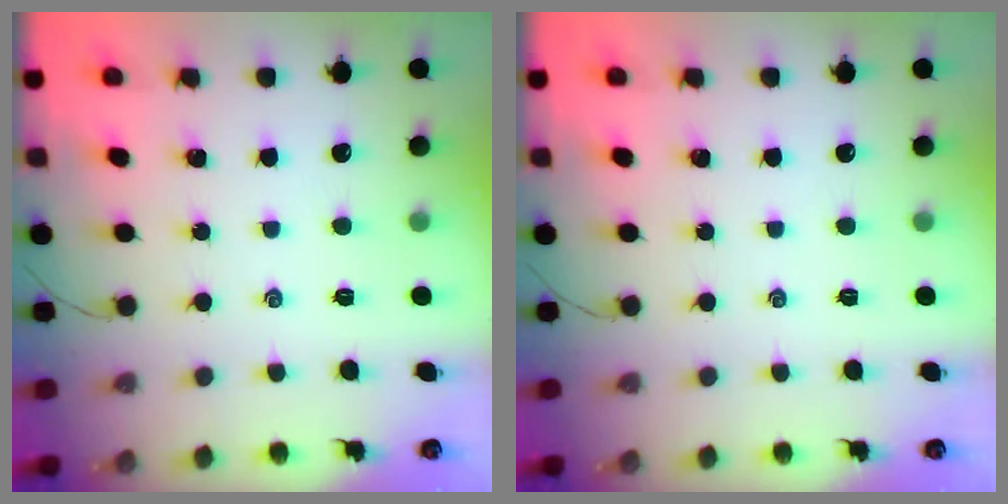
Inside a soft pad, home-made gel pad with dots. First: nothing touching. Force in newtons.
{"total": 0.0}